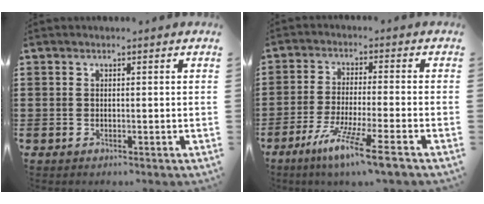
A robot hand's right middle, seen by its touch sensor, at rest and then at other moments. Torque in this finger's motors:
{"motor_torque": [2.14, 0.00, 0.51, 0.17]}